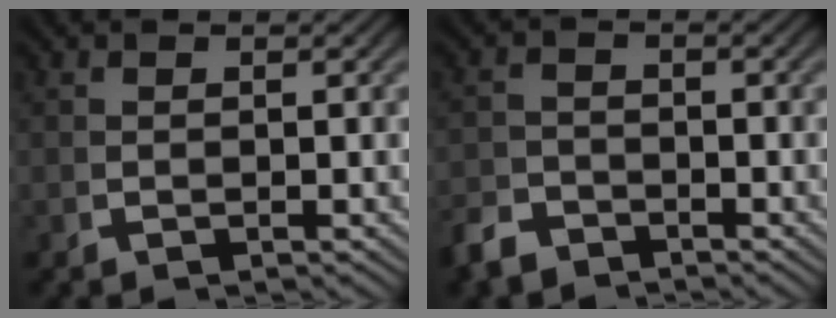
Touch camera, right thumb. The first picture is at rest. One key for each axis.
{"total": 2.7, "fx": -2.6, "fy": 0.9, "fz": 0.1, "tx": 0.009, "ty": -0.009, "tz": -0.046}